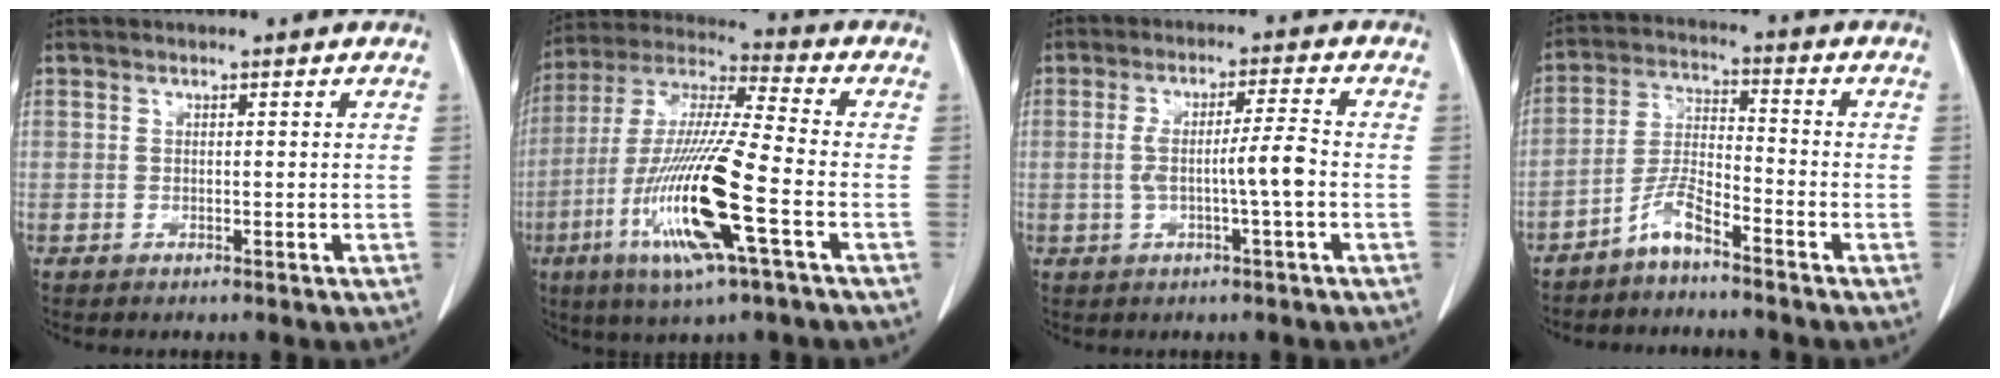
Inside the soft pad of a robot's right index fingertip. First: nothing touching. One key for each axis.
{"total": 17.9, "fx": -6.0, "fy": 0.7, "fz": 16.9, "tx": -0.352, "ty": -0.022, "tz": -0.116}
{"total": 5.8, "fx": -1.1, "fy": -0.3, "fz": 5.6, "tx": -0.105, "ty": 0.011, "tz": -0.018}
{"total": 5.3, "fx": -4.2, "fy": 0.7, "fz": 3.2, "tx": -0.073, "ty": -0.004, "tz": -0.085}